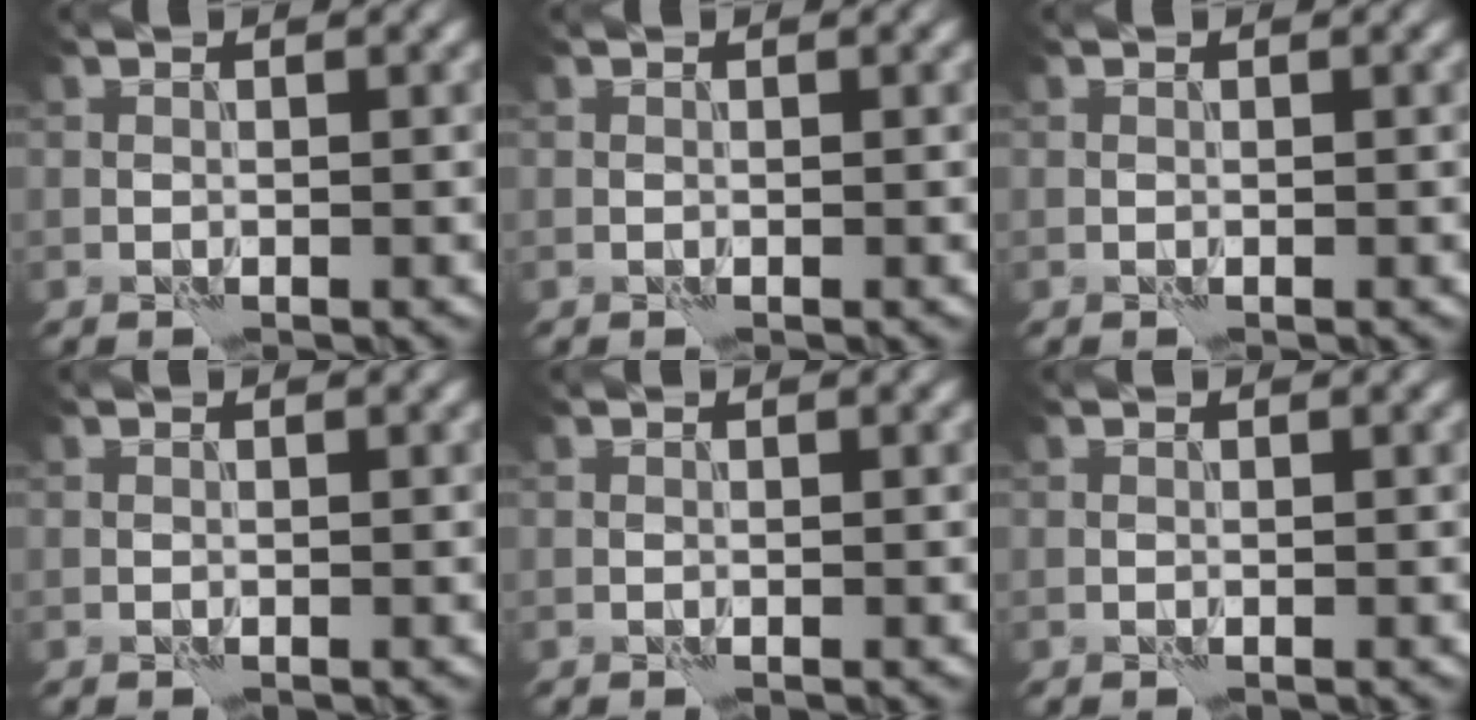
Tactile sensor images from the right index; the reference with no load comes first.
{"total": 0.0}
{"total": 0.0}
{"total": 0.0}
{"total": 0.0}
{"total": 0.0}